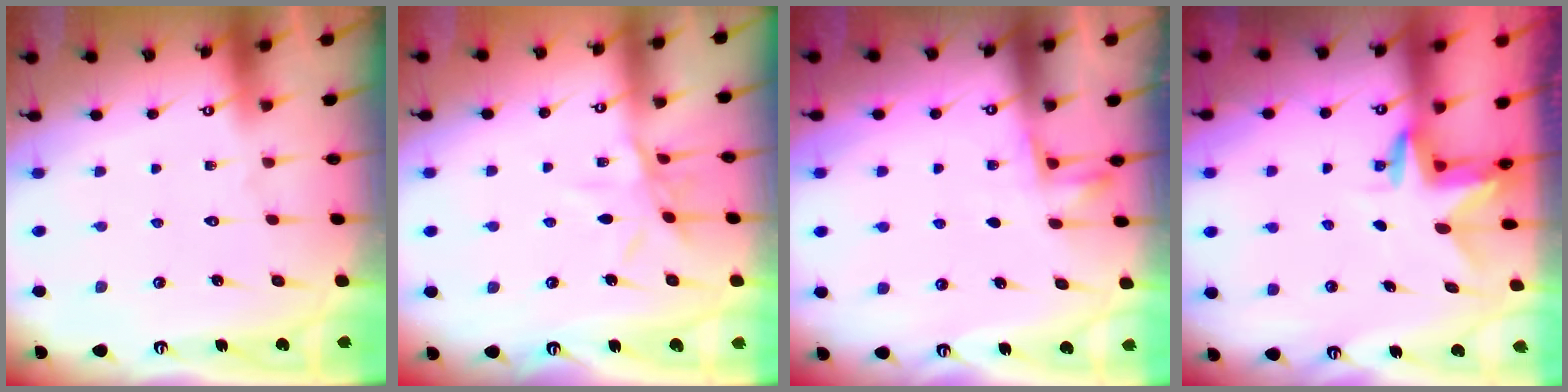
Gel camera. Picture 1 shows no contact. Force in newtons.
{"total": 8.5, "press": 8.5, "slide": 0.5}
{"total": 4.9, "press": 4.7, "slide": 1.3}
{"total": 3.0, "press": 3.0, "slide": 0.2}